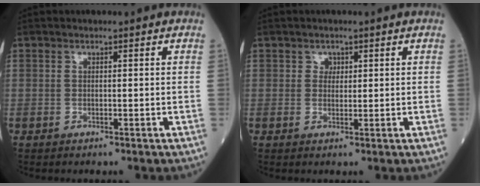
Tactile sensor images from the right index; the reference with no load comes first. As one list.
[{"total": 1.3, "force": [0.6, 1.1, 0.4], "torque": [0.002, -0.001, 0.006]}]